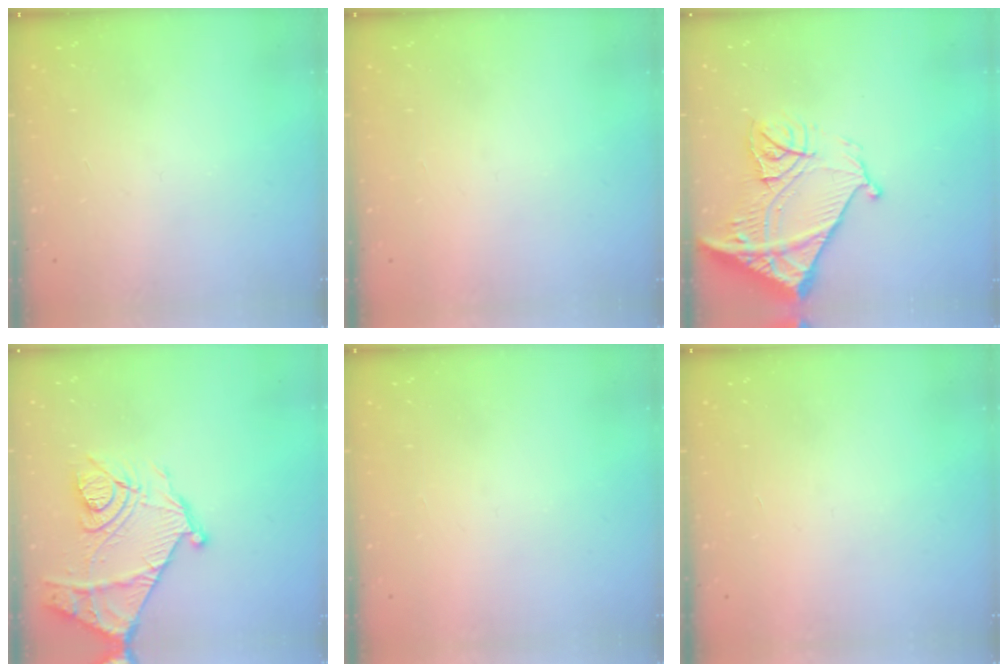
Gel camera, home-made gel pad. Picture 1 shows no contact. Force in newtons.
{"total": 1.5, "press": 1.5, "slide": 0.1}
{"total": 19.3, "press": 19.2, "slide": 2.2}
{"total": 17.3, "press": 17.2, "slide": 1.7}
{"total": 1.5, "press": 1.5, "slide": 0.1}
{"total": 1.7, "press": 1.7, "slide": 0.1}